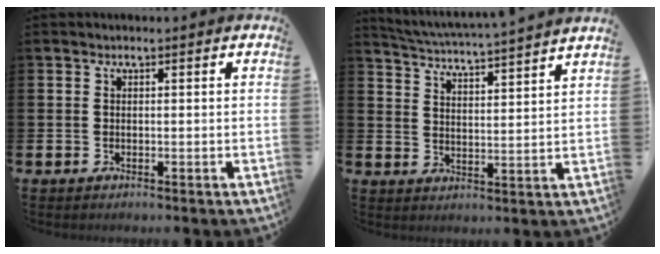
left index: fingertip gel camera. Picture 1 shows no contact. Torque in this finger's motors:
{"motor_torque": [0.82, -1.32, 0.40, 0.08]}